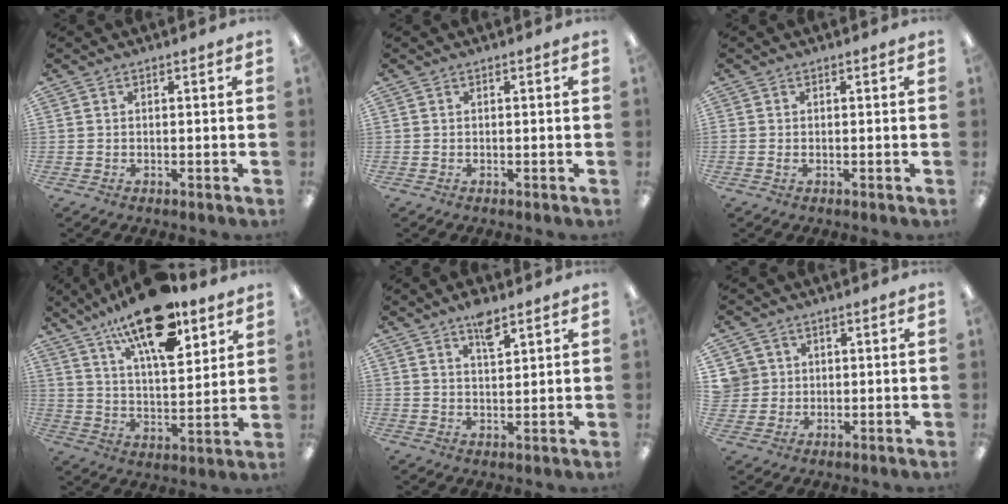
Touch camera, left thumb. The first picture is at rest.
{"total": 0.0}
{"total": 0.6, "force": [-0.1, 0.4, 0.5], "torque": [-0.010, 0.000, -0.002]}
{"total": 20.0, "force": [13.5, 7.6, 12.6], "torque": [-0.208, -0.068, 0.225]}
{"total": 5.7, "force": [4.1, 1.8, 3.5], "torque": [-0.046, -0.022, 0.067]}
{"total": 4.7, "force": [1.3, 4.6, 0.1], "torque": [-0.012, 0.007, 0.027]}